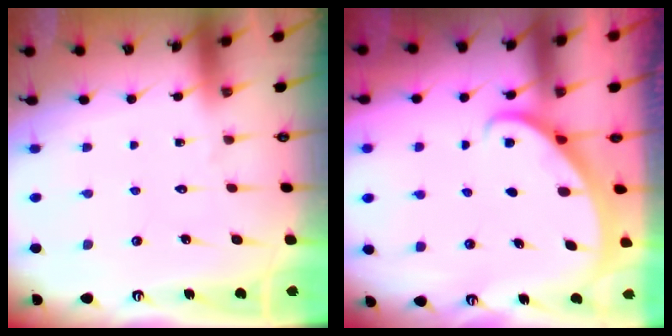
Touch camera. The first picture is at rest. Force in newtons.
{"total": 1.5, "press": 1.5, "slide": 0.1}